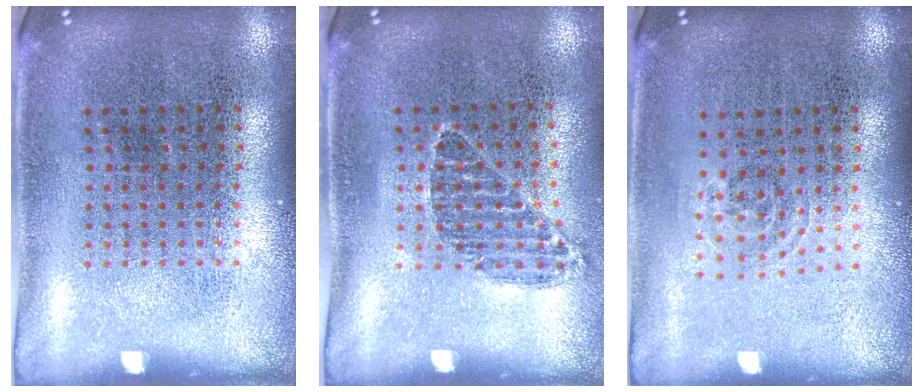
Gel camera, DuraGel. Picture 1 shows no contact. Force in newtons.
{"total": 0.9, "press": 0.7, "slide": 0.5}
{"total": 0.8, "press": 0.5, "slide": 0.6}